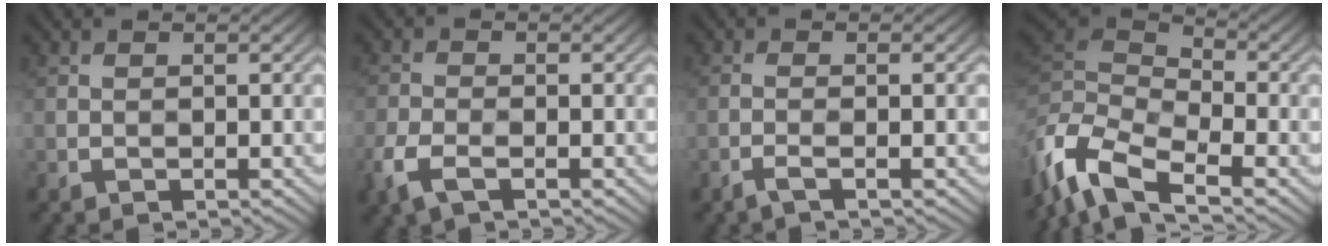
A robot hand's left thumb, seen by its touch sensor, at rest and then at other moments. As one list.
[{"total": 4.0, "force": [-1.4, 2.2, 3.1], "torque": [-0.073, -0.008, -0.038]}, {"total": 1.9, "force": [0.0, 0.2, 1.9], "torque": [-0.020, 0.011, -0.019]}, {"total": 10.4, "force": [-4.9, 4.8, 7.8], "torque": [-0.193, 0.003, -0.098]}]